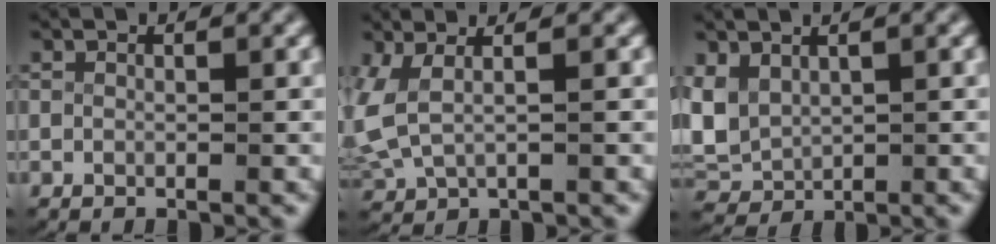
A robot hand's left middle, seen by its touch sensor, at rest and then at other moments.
{"total": 5.0, "force": [0.9, 3.6, 3.3], "torque": [-0.094, -0.001, 0.018]}
{"total": 5.8, "force": [0.4, 5.2, 2.5], "torque": [-0.097, -0.023, 0.017]}